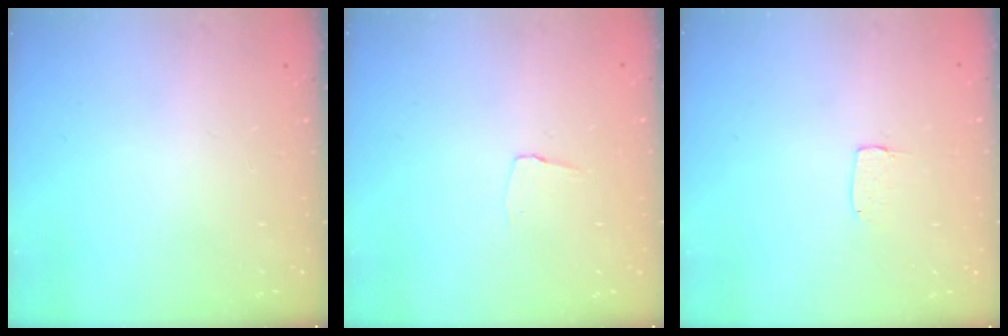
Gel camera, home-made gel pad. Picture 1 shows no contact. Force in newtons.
{"total": 3.5, "press": 3.4, "slide": 0.2}
{"total": 3.2, "press": 3.2, "slide": 0.1}